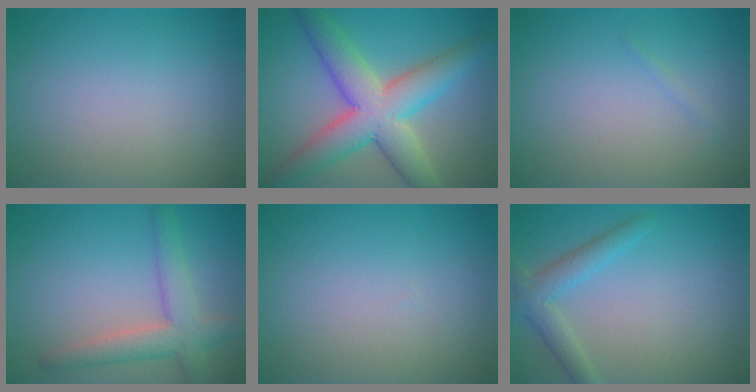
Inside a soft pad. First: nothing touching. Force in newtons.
{"total": 8.5, "press": 8.5, "slide": 0.3}
{"total": 0.5, "press": 0.5, "slide": 0.0}
{"total": 4.3, "press": 4.3, "slide": 0.2}
{"total": 0.0}
{"total": 2.8, "press": 2.8, "slide": 0.1}